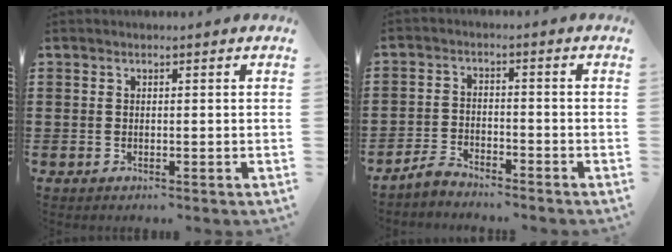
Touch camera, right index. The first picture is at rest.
{"total": 3.1, "force": [-3.0, 0.5, 0.4], "torque": [-0.020, 0.006, -0.066]}